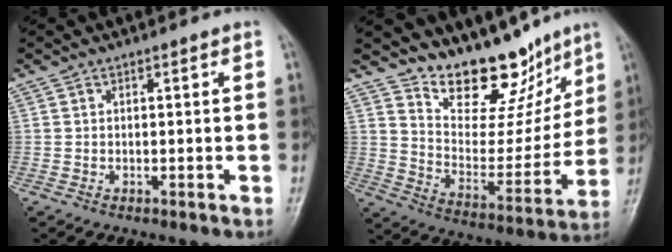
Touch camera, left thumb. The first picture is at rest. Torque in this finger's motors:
{"motor_torque": [0.96, -0.56, 1.21, -1.24, 0.02]}